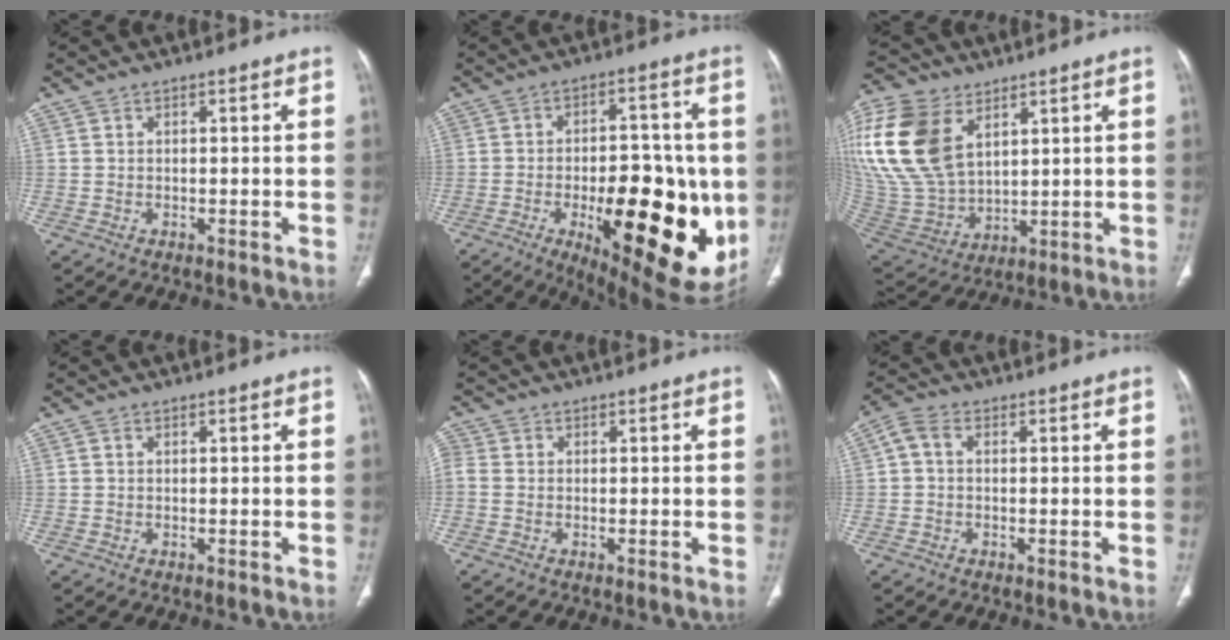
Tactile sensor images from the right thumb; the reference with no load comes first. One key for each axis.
{"total": 26.4, "fx": -6.1, "fy": 11.1, "fz": 23.2, "tx": -0.263, "ty": -0.006, "tz": -0.062}
{"total": 24.5, "fx": 9.5, "fy": 15.7, "fz": 16.2, "tx": -0.376, "ty": -0.013, "tz": 0.198}
{"total": 0.0}
{"total": 2.1, "fx": -0.4, "fy": 1.5, "fz": 1.4, "tx": -0.043, "ty": 0.001, "tz": -0.016}
{"total": 3.4, "fx": 0.1, "fy": 2.3, "fz": 2.5, "tx": -0.049, "ty": 0.012, "tz": -0.005}